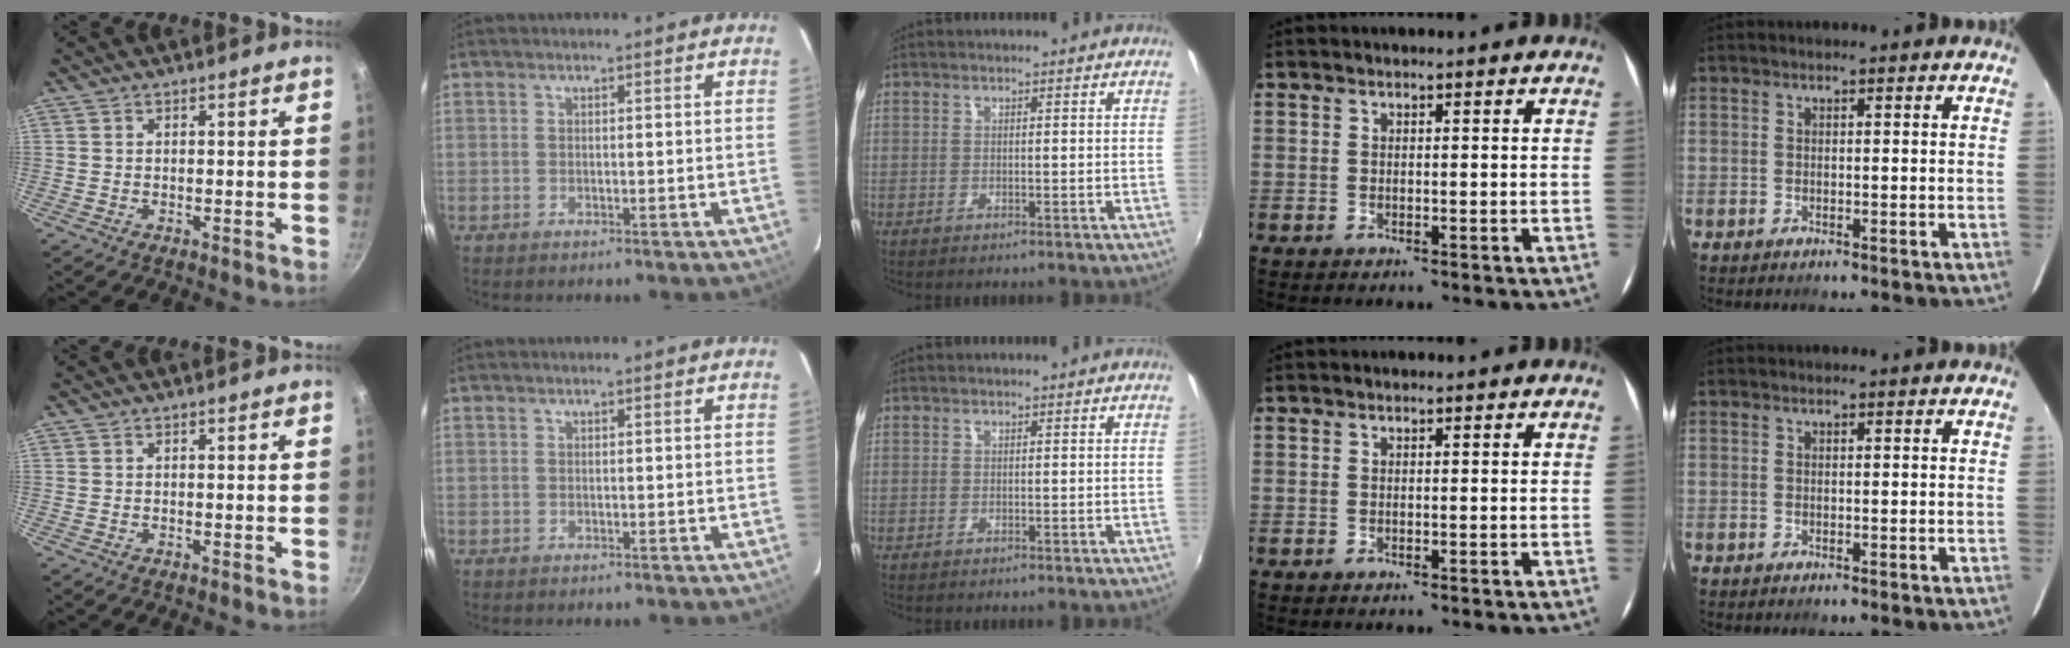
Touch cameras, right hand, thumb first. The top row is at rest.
{}